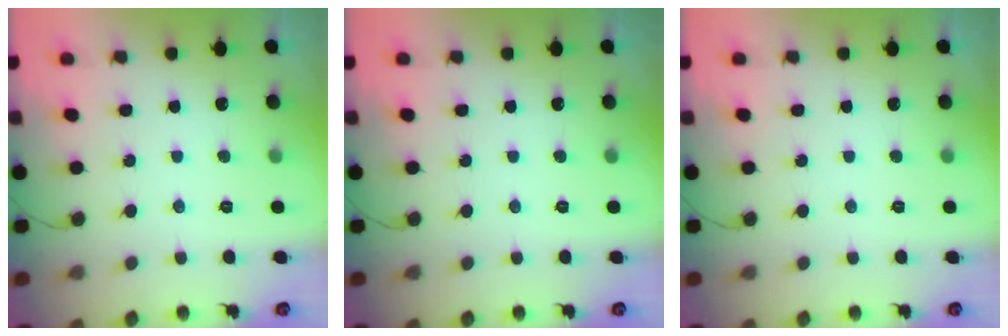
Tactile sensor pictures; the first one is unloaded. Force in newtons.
{"total": 0.0}
{"total": 0.0}